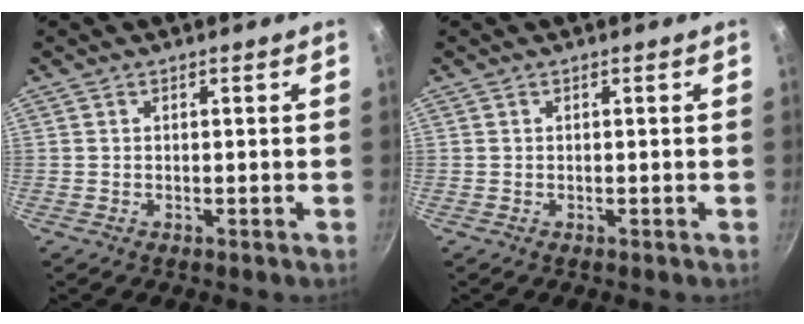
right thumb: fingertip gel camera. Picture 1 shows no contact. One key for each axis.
{"total": 0.0}